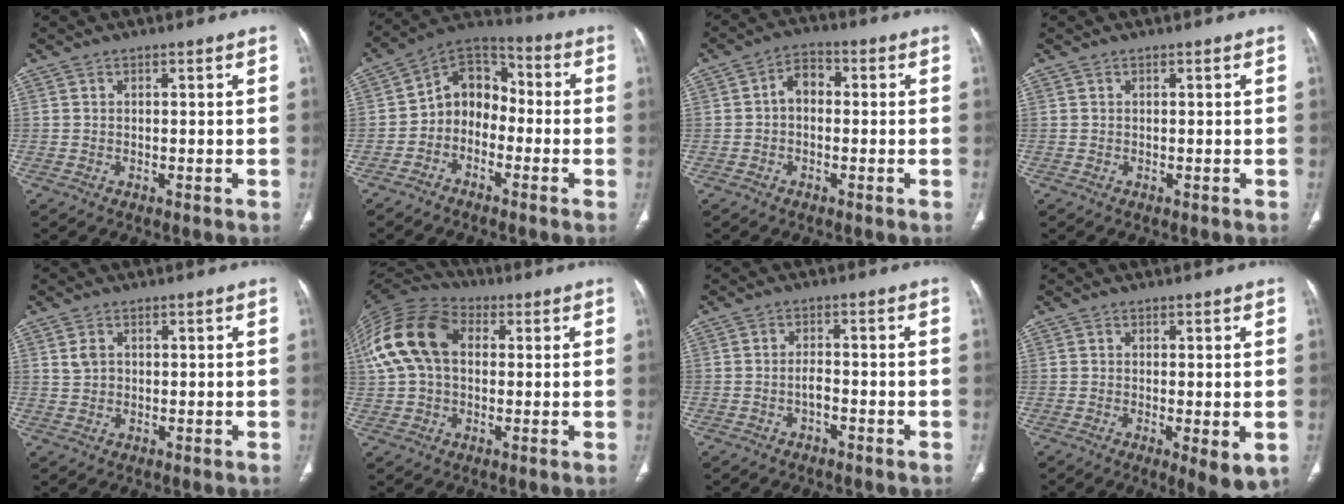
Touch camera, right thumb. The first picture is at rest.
{"total": 9.7, "force": [-2.4, 7.7, 5.4], "torque": [-0.056, 0.053, -0.062]}
{"total": 5.0, "force": [-0.1, 3.5, 3.5], "torque": [-0.043, 0.019, -0.014]}
{"total": 0.0}
{"total": 2.5, "force": [0.7, 1.9, 1.4], "torque": [-0.023, 0.002, 0.019]}
{"total": 16.6, "force": [2.9, 11.3, 11.8], "torque": [-0.242, 0.035, 0.046]}
{"total": 2.0, "force": [-1.2, 1.2, 1.2], "torque": [-0.015, 0.015, -0.020]}
{"total": 5.7, "force": [-1.4, 1.6, 5.2], "torque": [-0.080, -0.019, -0.018]}